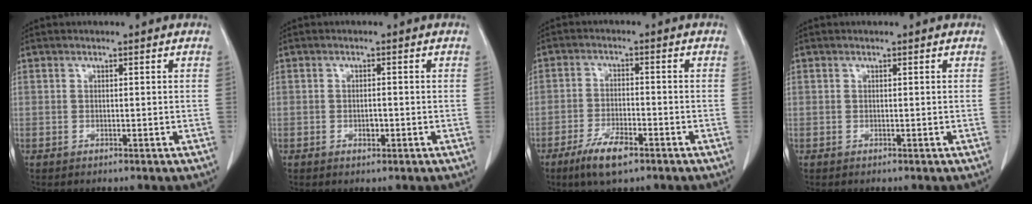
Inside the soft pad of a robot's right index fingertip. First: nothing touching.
{"total": 1.6, "force": [-0.4, 0.8, 1.4], "torque": [-0.026, 0.000, -0.004]}
{"total": 6.3, "force": [-3.9, 1.8, 4.6], "torque": [-0.093, -0.008, -0.067]}
{"total": 0.0}